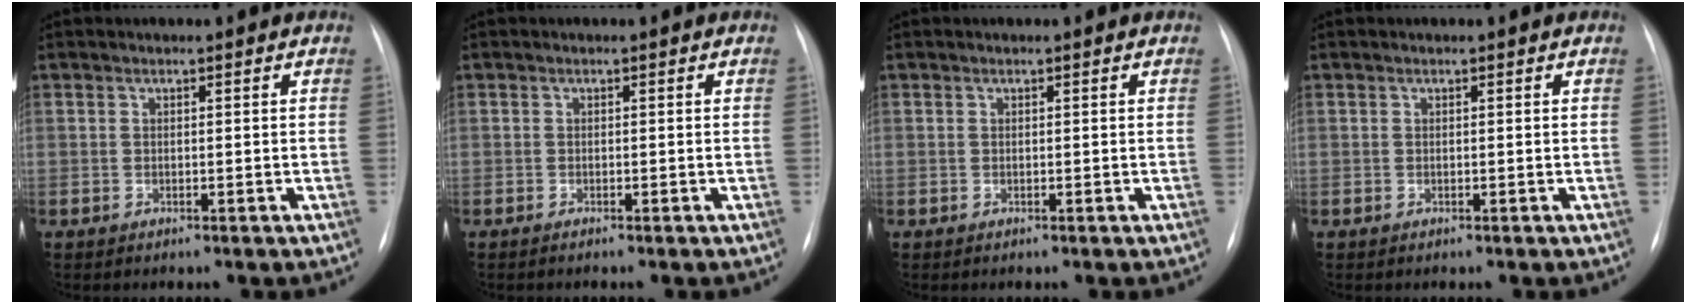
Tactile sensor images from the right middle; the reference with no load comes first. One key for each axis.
{"total": 0.7, "fx": -0.5, "fy": -0.2, "fz": 0.4, "tx": -0.002, "ty": -0.002, "tz": -0.007}
{"total": 0.0}
{"total": 0.0}